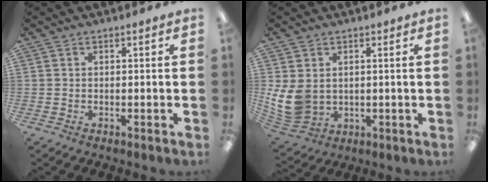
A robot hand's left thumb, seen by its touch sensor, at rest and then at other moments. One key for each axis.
{"total": 10.2, "fx": 1.4, "fy": 8.6, "fz": 5.3, "tx": -0.126, "ty": -0.007, "tz": 0.030}